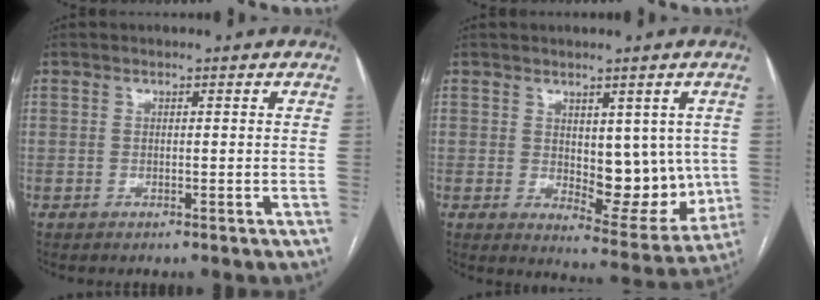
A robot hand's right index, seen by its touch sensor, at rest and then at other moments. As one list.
[{"total": 10.2, "force": [0.5, 5.0, 8.8], "torque": [-0.099, -0.011, 0.025]}]